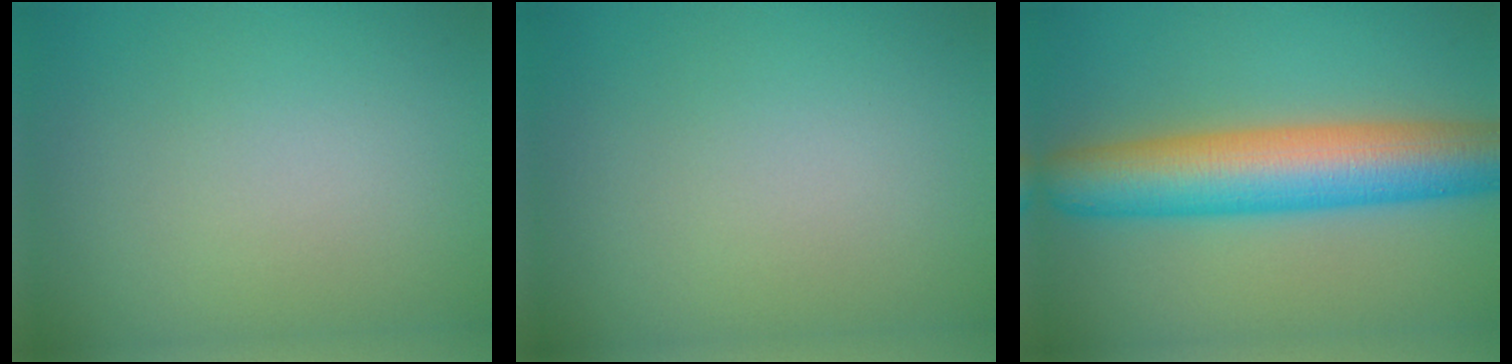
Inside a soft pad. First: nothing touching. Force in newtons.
{"total": 0.0}
{"total": 9.9, "press": 9.9, "slide": 0.1}